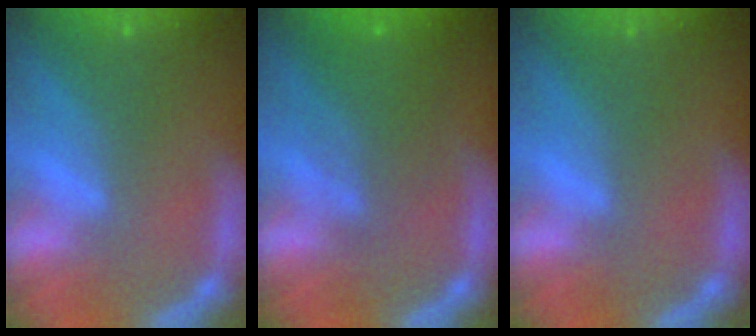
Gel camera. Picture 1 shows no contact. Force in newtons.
{"total": 4.6}
{"total": 0.0}